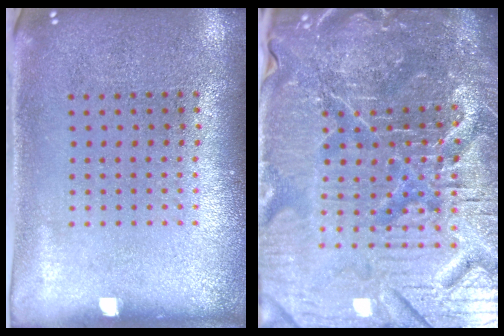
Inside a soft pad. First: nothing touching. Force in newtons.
{"total": 7.3, "press": 6.5, "slide": 3.4}